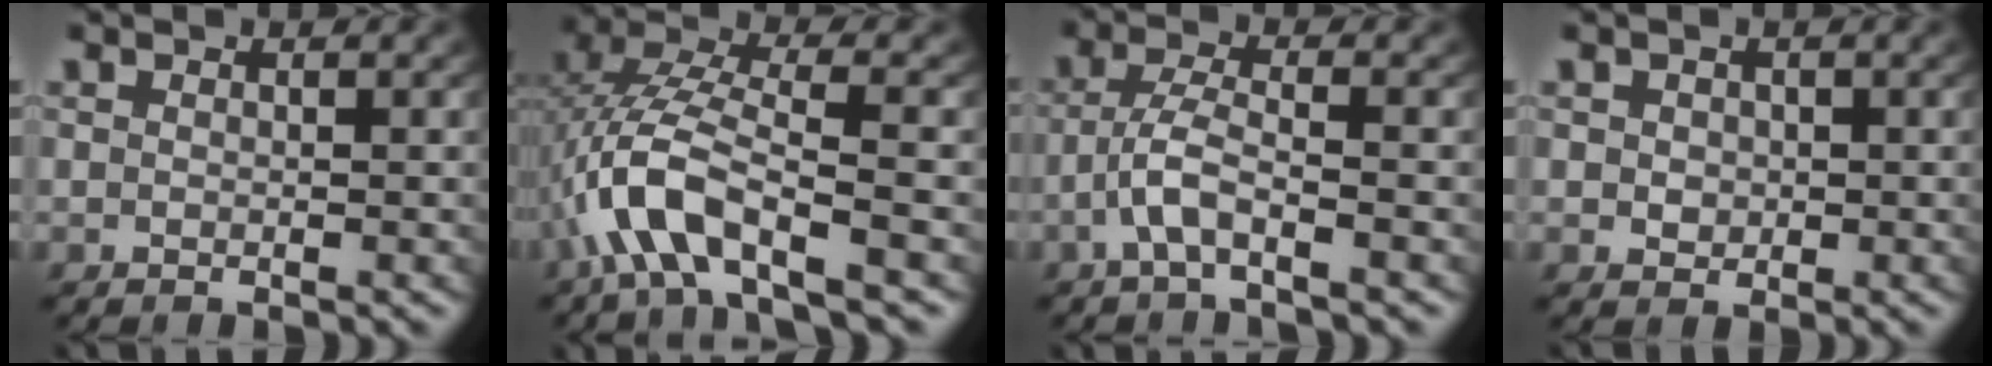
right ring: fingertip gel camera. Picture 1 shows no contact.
{"total": 6.1, "force": [-1.3, 3.1, 5.1], "torque": [-0.141, -0.018, -0.013]}
{"total": 2.9, "force": [-1.6, 0.5, 2.4], "torque": [-0.059, -0.008, -0.023]}
{"total": 1.7, "force": [0.1, 1.6, 0.7], "torque": [-0.015, -0.009, 0.008]}